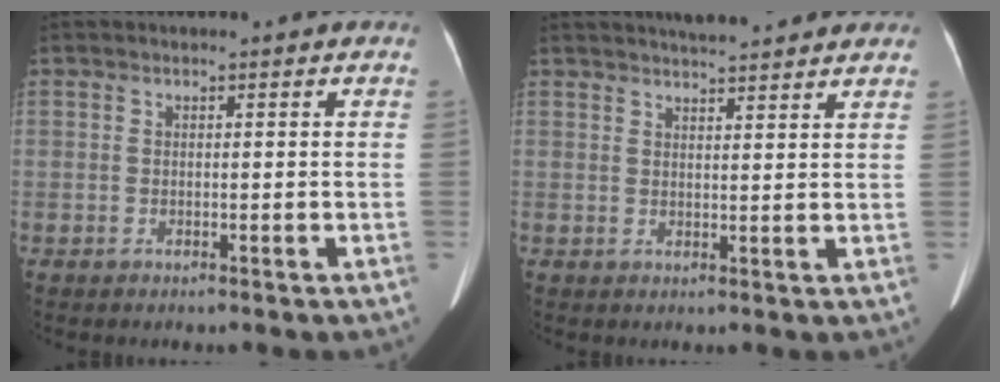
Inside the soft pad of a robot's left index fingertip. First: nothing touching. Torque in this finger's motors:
{"motor_torque": [0.34, -0.70, 0.07, 0.02]}